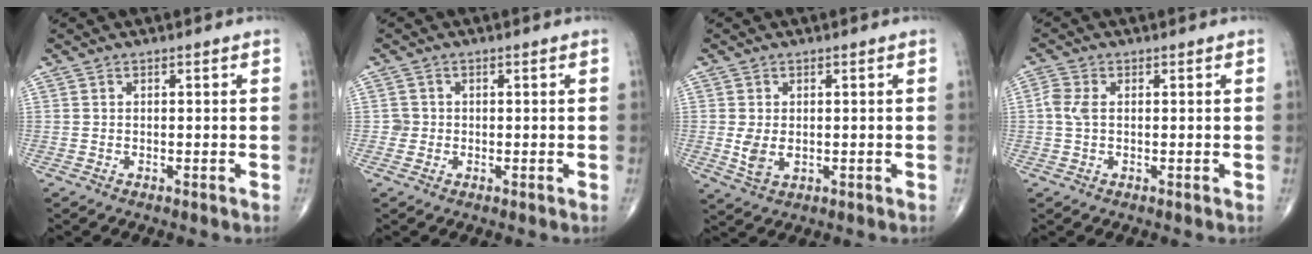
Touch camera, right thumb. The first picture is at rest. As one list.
[{"total": 1.5, "force": [-0.2, 1.5, 0.0], "torque": [0.011, 0.006, -0.005]}, {"total": 3.9, "force": [-0.2, 2.5, 2.9], "torque": [-0.057, -0.009, 0.003]}, {"total": 3.1, "force": [0.2, 1.7, 2.5], "torque": [-0.072, 0.009, 0.001]}]